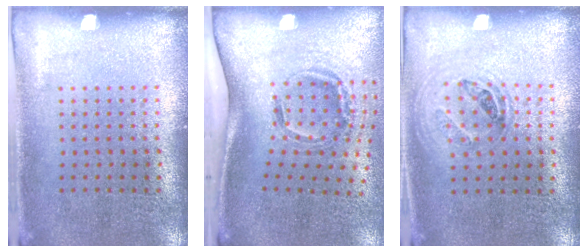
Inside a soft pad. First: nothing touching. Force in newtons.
{"total": 2.0, "press": 1.2, "slide": 1.6}
{"total": 1.1, "press": 0.9, "slide": 0.6}